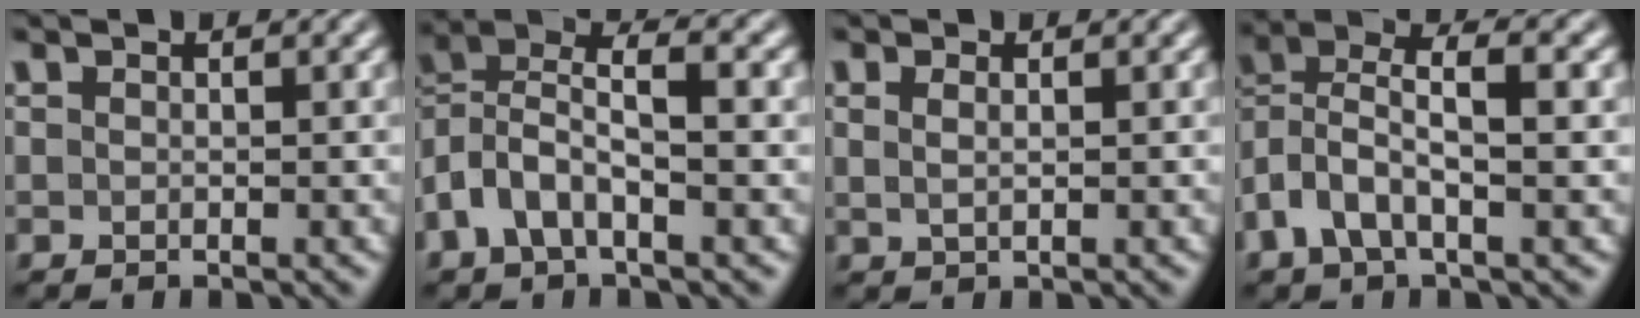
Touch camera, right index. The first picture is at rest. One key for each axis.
{"total": 8.1, "fx": 1.2, "fy": 5.7, "fz": 5.7, "tx": -0.131, "ty": -0.005, "tz": 0.012}
{"total": 0.9, "fx": 0.5, "fy": -0.4, "fz": 0.6, "tx": -0.008, "ty": -0.005, "tz": 0.019}
{"total": 6.8, "fx": 1.5, "fy": 4.4, "fz": 4.9, "tx": -0.115, "ty": -0.009, "tz": 0.023}